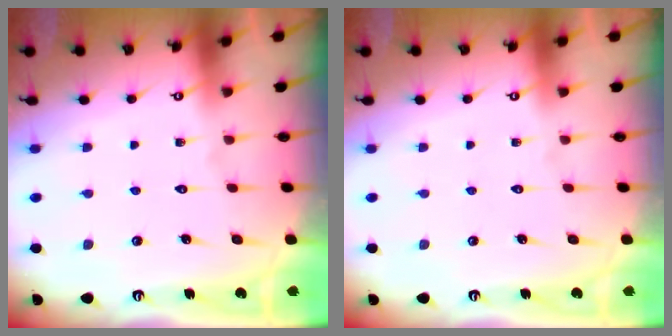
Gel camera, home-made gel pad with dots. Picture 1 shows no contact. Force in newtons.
{"total": 0.0}